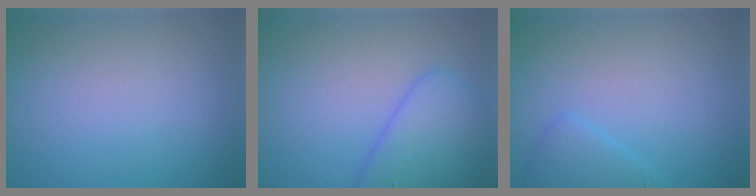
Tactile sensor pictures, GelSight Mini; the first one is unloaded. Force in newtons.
{"total": 4.8, "press": 4.8, "slide": 0.2}
{"total": 1.9, "press": 1.9, "slide": 0.1}